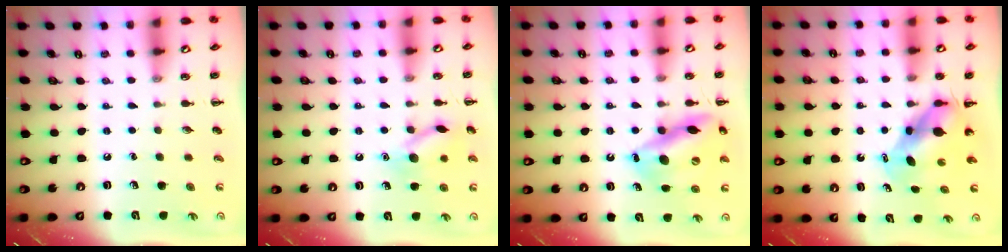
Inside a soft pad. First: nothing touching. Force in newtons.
{"total": 12.0, "press": 12.0, "slide": 0.7}
{"total": 15.6, "press": 15.1, "slide": 4.0}
{"total": 6.3, "press": 6.2, "slide": 1.3}